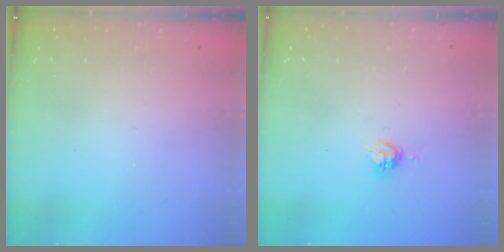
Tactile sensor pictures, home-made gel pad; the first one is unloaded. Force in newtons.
{"total": 3.7, "press": 3.7, "slide": 0.5}